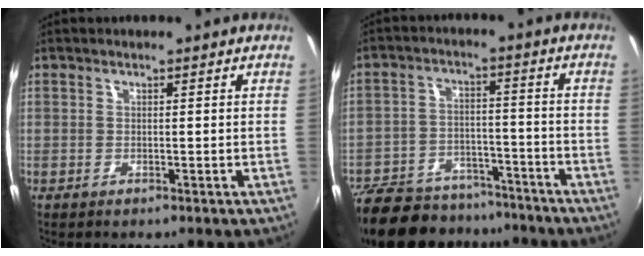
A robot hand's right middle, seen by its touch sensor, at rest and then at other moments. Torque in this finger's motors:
{"motor_torque": [1.16, -0.98, 0.51, 0.21]}